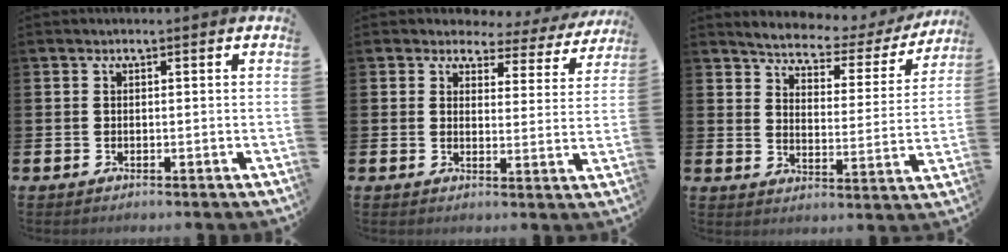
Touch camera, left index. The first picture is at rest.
{"total": 2.8, "force": [2.3, 1.6, 0.3], "torque": [-0.014, -0.024, 0.032]}
{"total": 4.7, "force": [4.4, 1.2, 1.1], "torque": [-0.043, -0.037, 0.066]}